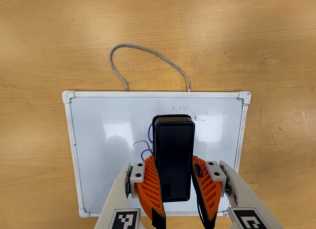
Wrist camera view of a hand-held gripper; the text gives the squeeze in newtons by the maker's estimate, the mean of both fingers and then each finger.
{"total": 9.5, "left": 8.0, "right": 11.1}